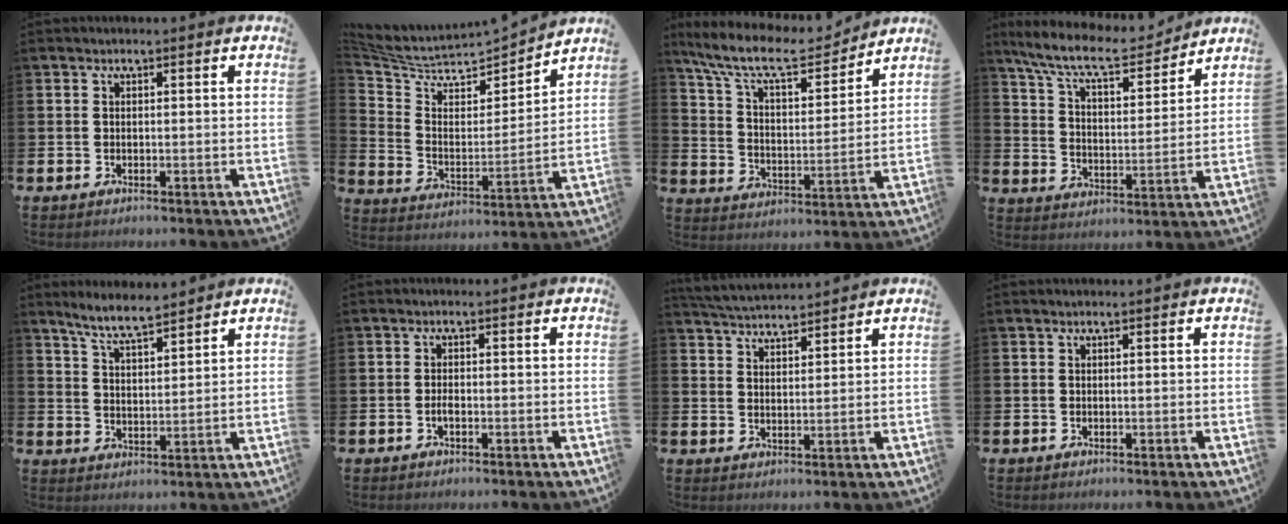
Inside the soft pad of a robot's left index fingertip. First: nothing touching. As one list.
[{"total": 6.1, "force": [5.4, 2.2, 1.7], "torque": [-0.070, -0.049, 0.086]}, {"total": 10.9, "force": [9.7, 2.5, 4.3], "torque": [-0.120, -0.057, 0.167]}, {"total": 9.8, "force": [8.9, 1.8, 3.8], "torque": [-0.104, -0.055, 0.153]}, {"total": 6.2, "force": [5.9, 0.6, 1.8], "torque": [-0.055, -0.023, 0.108]}, {"total": 1.1, "force": [-0.5, 0.4, 0.9], "torque": [-0.013, -0.003, -0.011]}, {"total": 4.2, "force": [4.2, 0.2, 0.1], "torque": [-0.010, -0.025, 0.075]}, {"total": 0.0}]